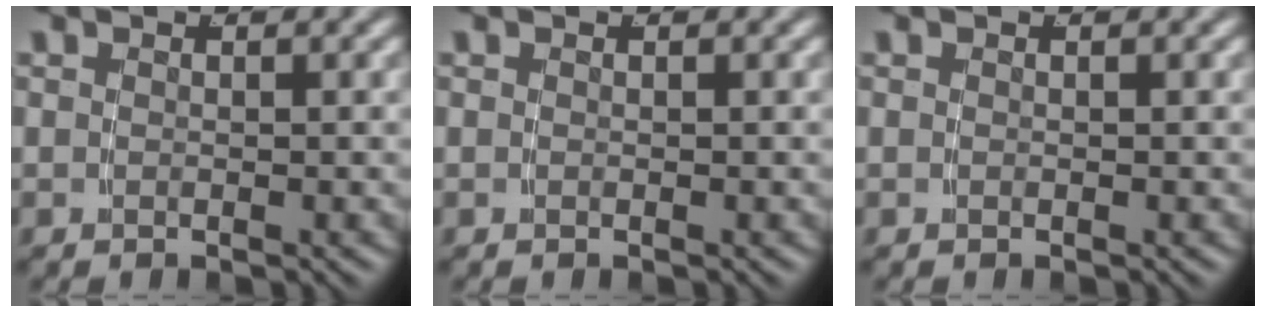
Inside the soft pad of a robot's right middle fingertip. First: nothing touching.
{"total": 0.0}
{"total": 0.0}